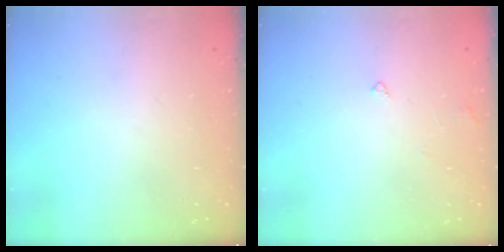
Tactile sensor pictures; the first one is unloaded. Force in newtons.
{"total": 3.0, "press": 3.0, "slide": 0.2}